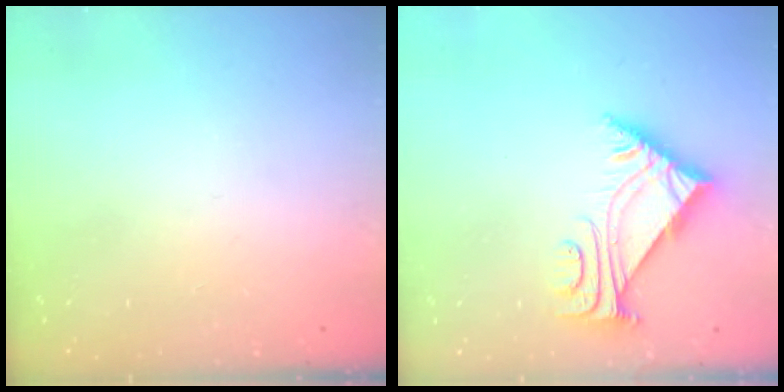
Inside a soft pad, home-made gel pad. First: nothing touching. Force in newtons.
{"total": 5.5, "press": 5.4, "slide": 0.8}